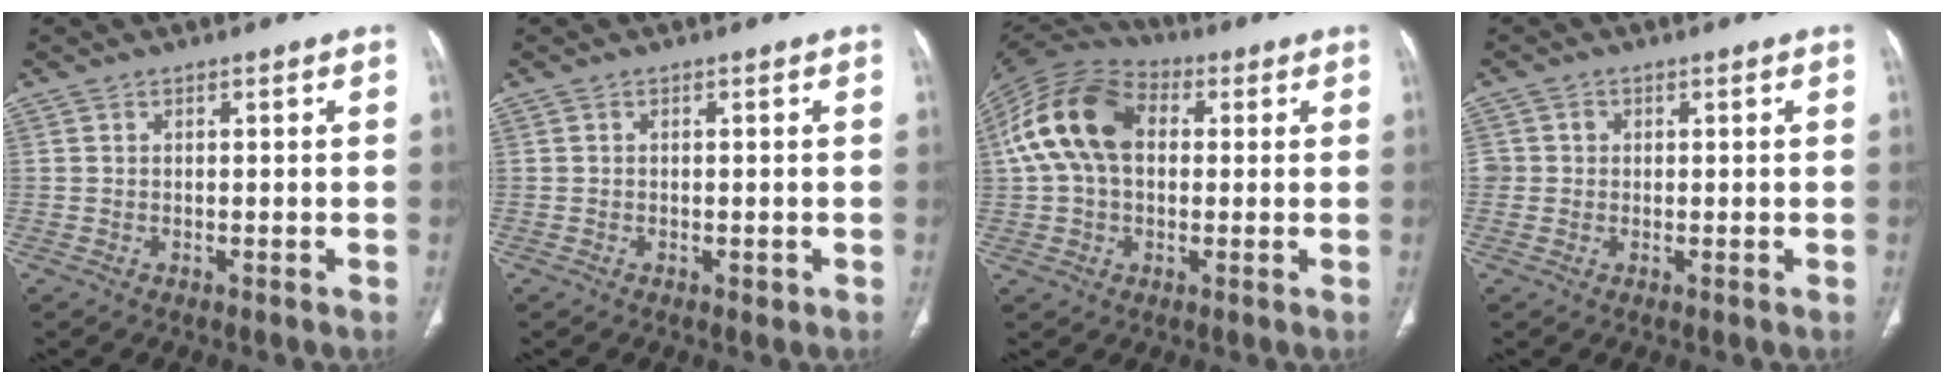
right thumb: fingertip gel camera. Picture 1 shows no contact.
{"total": 0.9, "force": [-0.3, 0.6, 0.6], "torque": [-0.007, -0.001, -0.003]}
{"total": 16.2, "force": [2.4, 10.8, 11.8], "torque": [-0.224, 0.035, 0.035]}
{"total": 2.3, "force": [0.1, 2.2, 0.3], "torque": [0.011, 0.006, 0.002]}